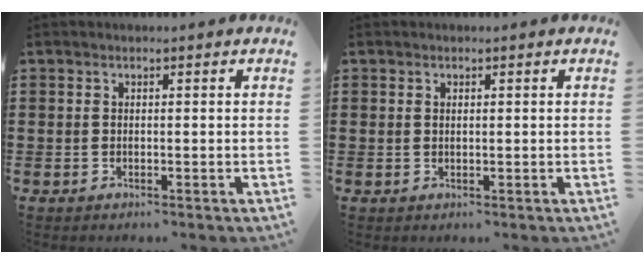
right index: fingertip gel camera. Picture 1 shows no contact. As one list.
[{"total": 0.5, "force": [0.3, 0.3, 0.3], "torque": [-0.007, 0.002, 0.006]}]